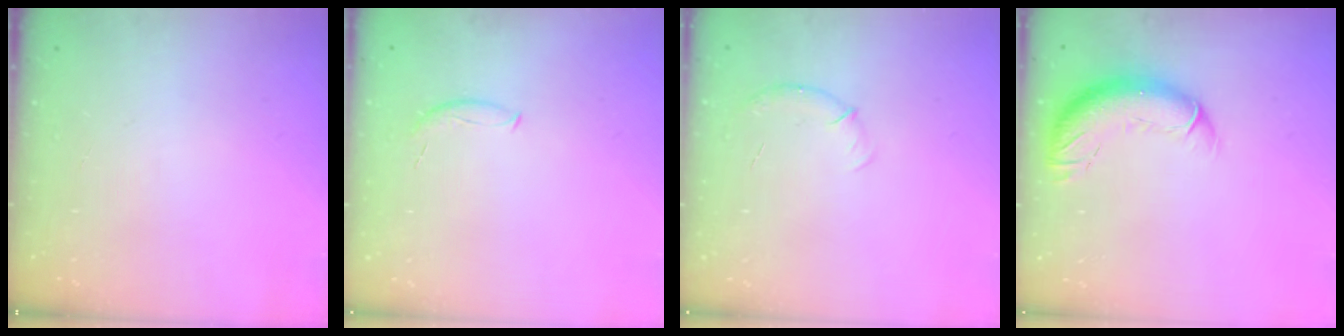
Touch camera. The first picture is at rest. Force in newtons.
{"total": 6.0, "press": 5.9, "slide": 0.7}
{"total": 6.1, "press": 5.9, "slide": 1.5}
{"total": 11.8, "press": 11.5, "slide": 2.9}